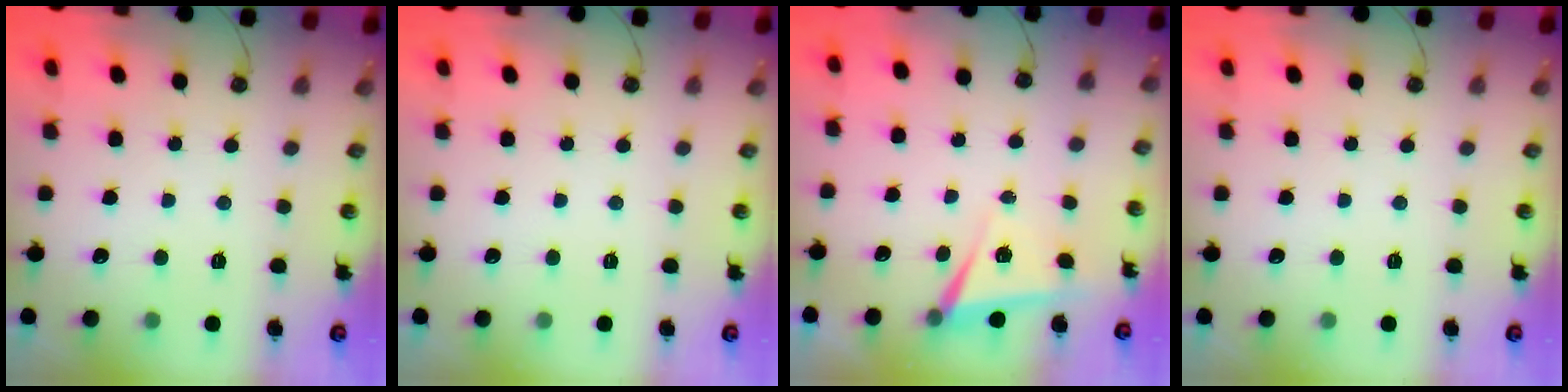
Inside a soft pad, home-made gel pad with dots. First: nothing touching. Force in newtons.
{"total": 0.0}
{"total": 5.9, "press": 4.4, "slide": 3.8}
{"total": 0.0}